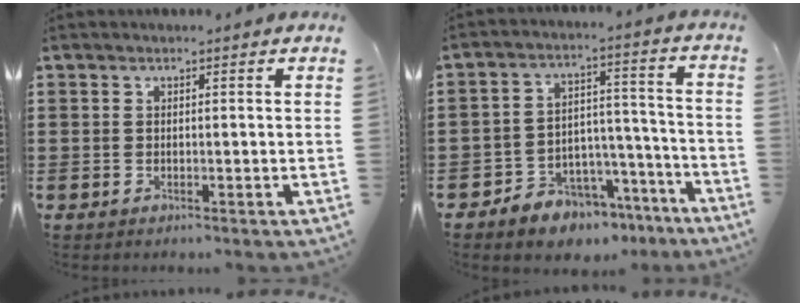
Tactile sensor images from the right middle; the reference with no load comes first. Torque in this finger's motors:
{"motor_torque": [2.14, 0.00, 0.38, 0.08]}